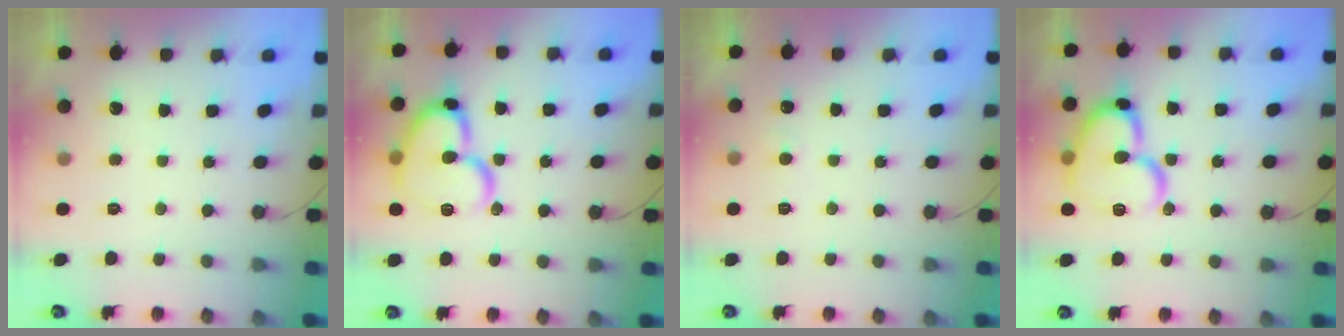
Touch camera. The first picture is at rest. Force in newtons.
{"total": 18.4, "press": 18.4, "slide": 1.6}
{"total": 3.7, "press": 3.7, "slide": 0.5}
{"total": 18.4, "press": 18.4, "slide": 1.6}